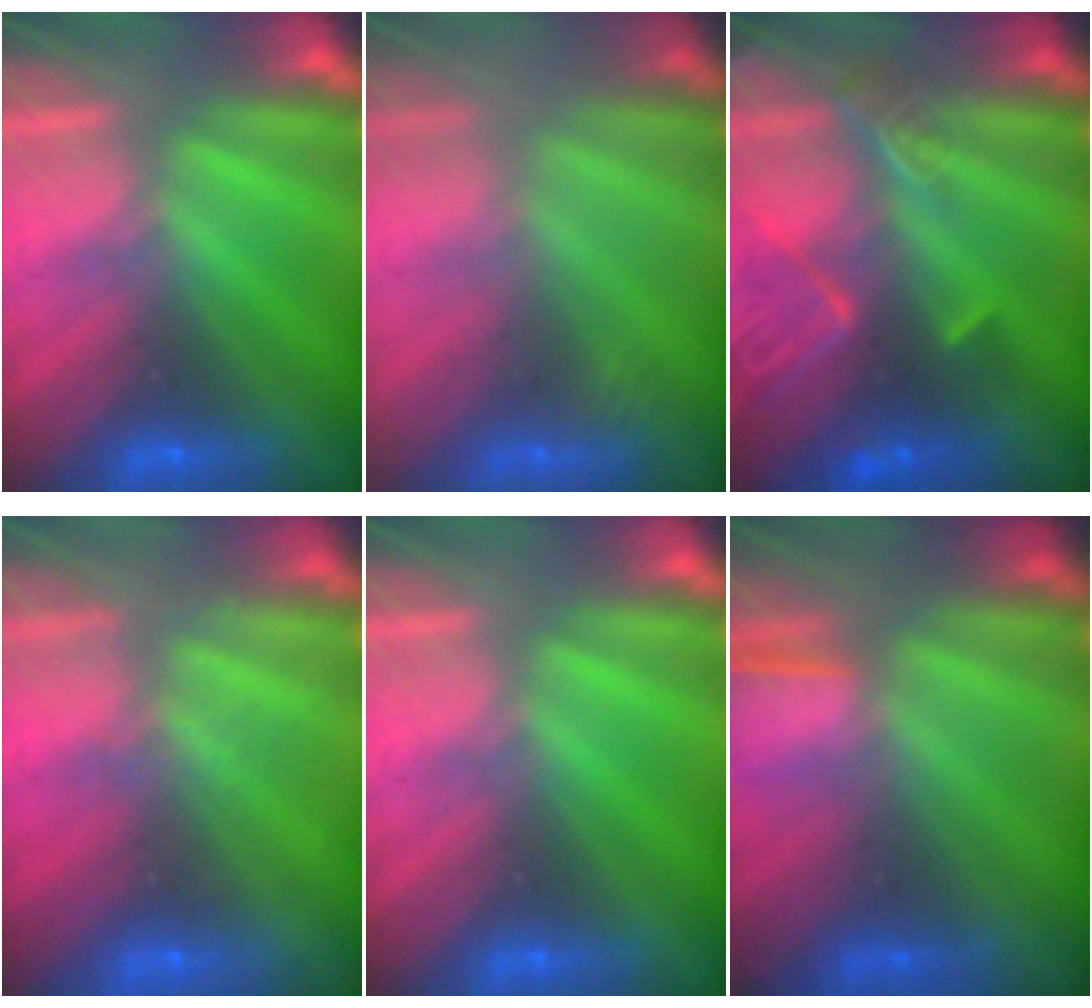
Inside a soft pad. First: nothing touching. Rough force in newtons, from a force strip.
{"total": 2.6}
{"total": 3.1}
{"total": 1.8}
{"total": 0.0}
{"total": 1.4}